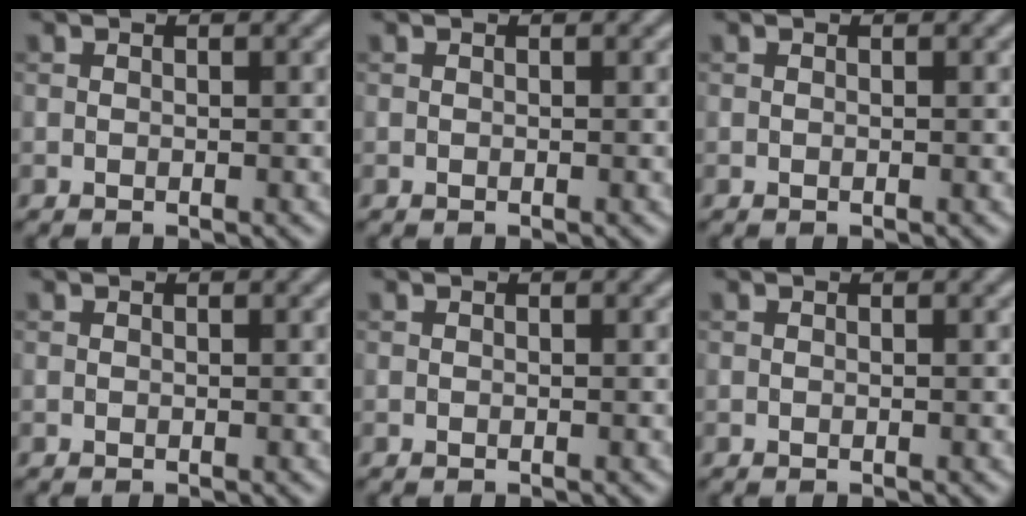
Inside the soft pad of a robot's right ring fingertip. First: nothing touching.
{"total": 0.0}
{"total": 0.0}
{"total": 0.0}
{"total": 0.0}
{"total": 0.0}